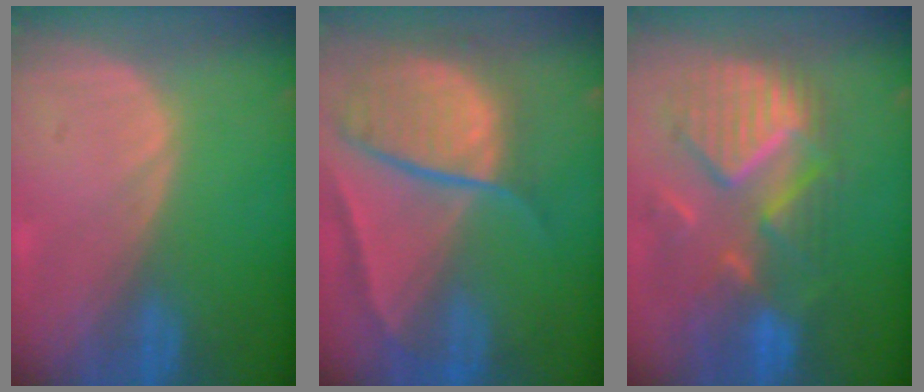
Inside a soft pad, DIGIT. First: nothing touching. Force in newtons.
{"total": 10.8, "press": 9.0, "slide": 5.8}
{"total": 11.6, "press": 10.2, "slide": 5.5}